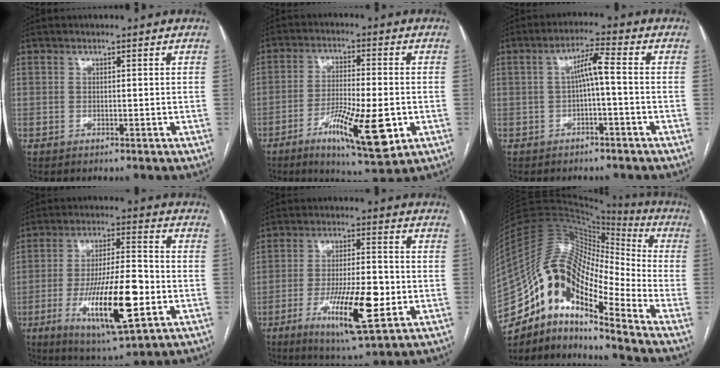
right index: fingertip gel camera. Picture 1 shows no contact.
{"total": 12.1, "force": [-4.4, 2.2, 11.1], "torque": [-0.187, -0.018, -0.068]}
{"total": 4.5, "force": [-0.4, 0.3, 4.4], "torque": [-0.076, 0.020, -0.005]}
{"total": 16.6, "force": [-4.8, 3.3, 15.5], "torque": [-0.281, -0.012, -0.074]}
{"total": 13.1, "force": [-4.0, 2.6, 12.2], "torque": [-0.216, -0.013, -0.062]}
{"total": 20.4, "force": [-12.5, 6.8, 14.6], "torque": [-0.291, 0.045, -0.217]}